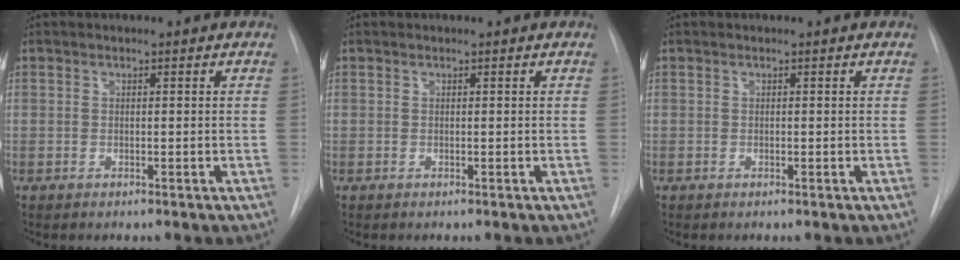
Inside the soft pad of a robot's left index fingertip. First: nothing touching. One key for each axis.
{"total": 0.0}
{"total": 0.0}